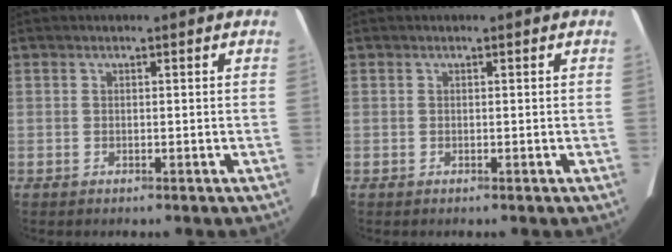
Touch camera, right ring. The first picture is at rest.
{"total": 0.0}